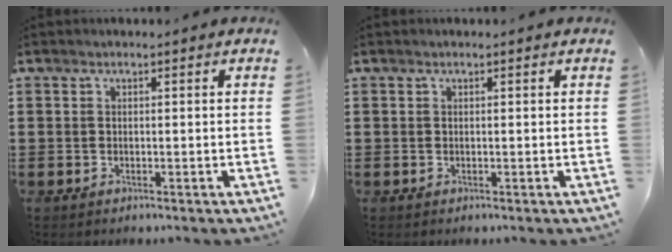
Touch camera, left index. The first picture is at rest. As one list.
[{"total": 0.0}]